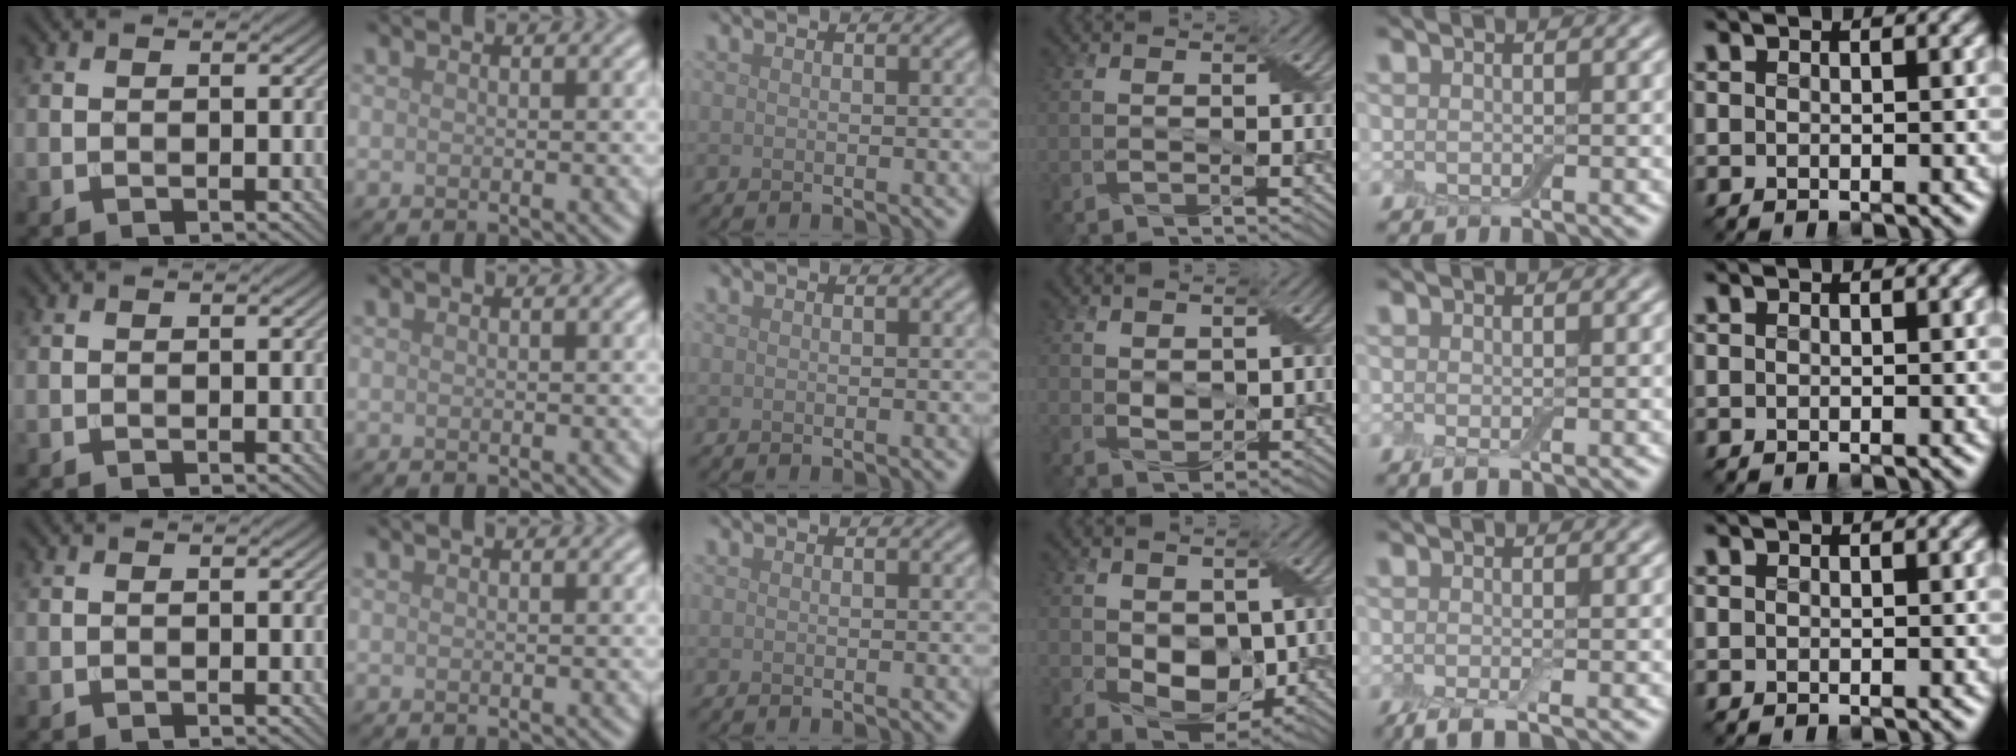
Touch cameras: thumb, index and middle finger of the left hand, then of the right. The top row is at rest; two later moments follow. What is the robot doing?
{"motion": "peel", "object": "small bumper sticker"}